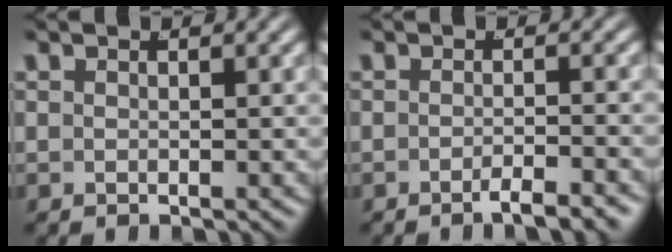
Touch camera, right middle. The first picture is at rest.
{"total": 2.4, "force": [-2.0, -0.1, 1.3], "torque": [-0.012, 0.003, -0.038]}